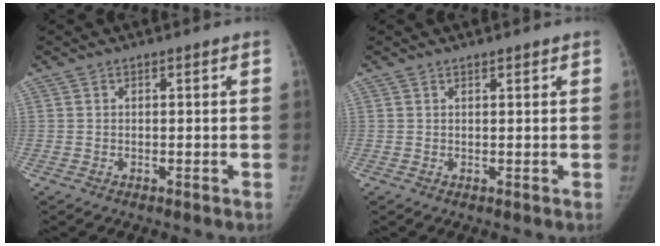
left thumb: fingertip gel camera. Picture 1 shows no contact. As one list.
[{"total": 0.7, "force": [0.6, 0.2, 0.2], "torque": [-0.005, -0.005, 0.010]}]